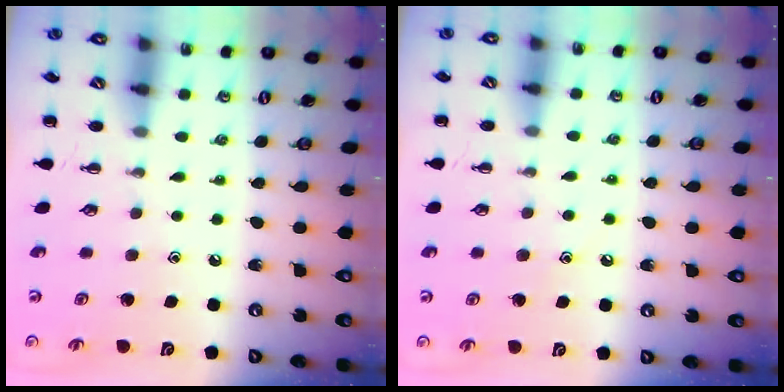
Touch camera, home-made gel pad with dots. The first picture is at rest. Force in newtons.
{"total": 7.4, "press": 7.2, "slide": 1.7}